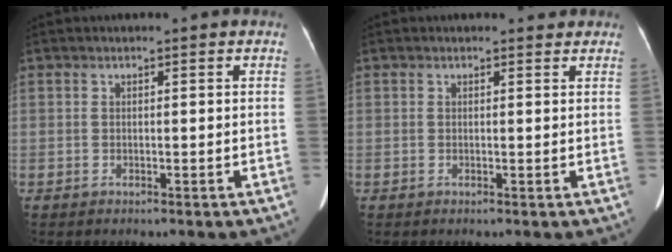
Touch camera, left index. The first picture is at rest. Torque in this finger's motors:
{"motor_torque": [-0.03, -0.21, -0.23, -0.07]}